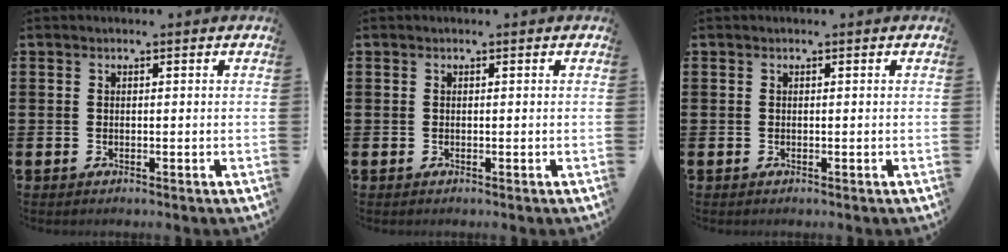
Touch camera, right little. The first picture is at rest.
{"total": 0.0}
{"total": 0.0}